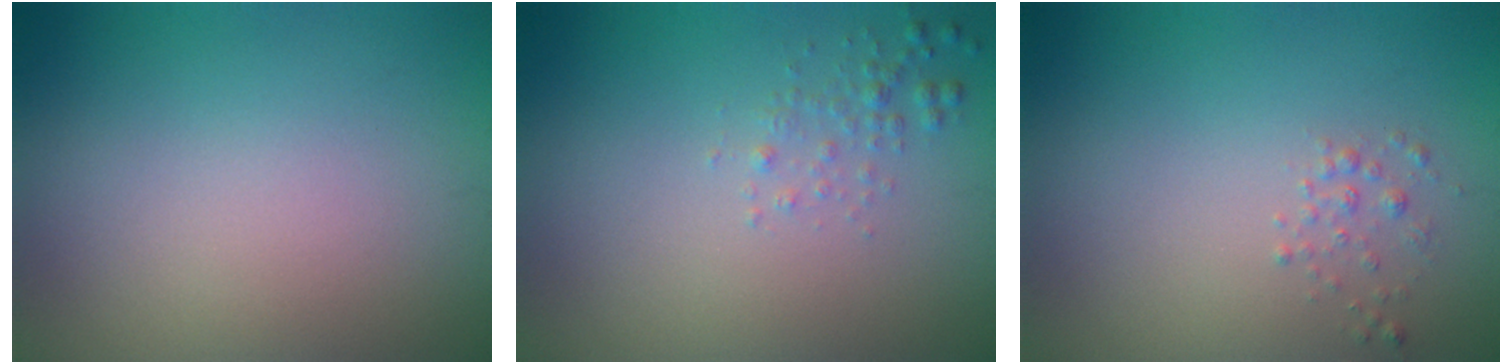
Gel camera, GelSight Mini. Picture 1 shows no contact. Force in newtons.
{"total": 1.1, "press": 1.1, "slide": 0.1}
{"total": 1.0, "press": 1.0, "slide": 0.1}